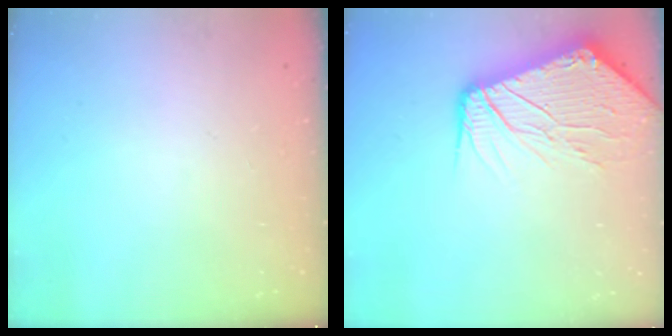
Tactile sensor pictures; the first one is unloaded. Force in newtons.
{"total": 15.8, "press": 15.7, "slide": 2.1}